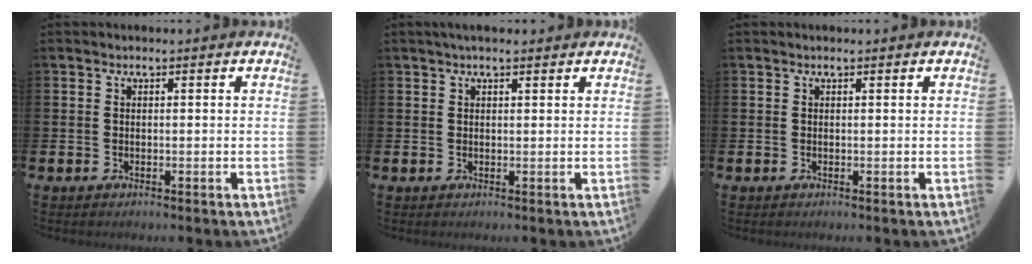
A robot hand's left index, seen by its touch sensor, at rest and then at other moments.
{"total": 1.6, "force": [1.3, 0.4, 0.8], "torque": [-0.008, 0.002, 0.021]}
{"total": 0.0}